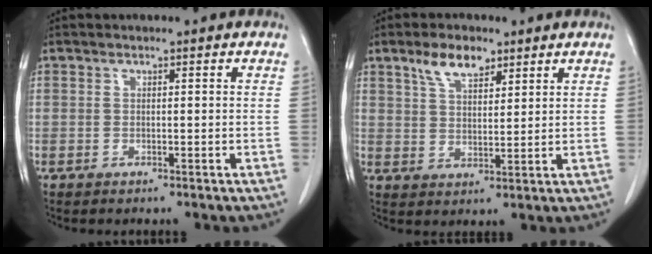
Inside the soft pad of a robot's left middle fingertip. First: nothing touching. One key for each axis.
{"total": 5.9, "fx": 3.9, "fy": 2.4, "fz": 3.7, "tx": -0.072, "ty": 0.007, "tz": 0.076}